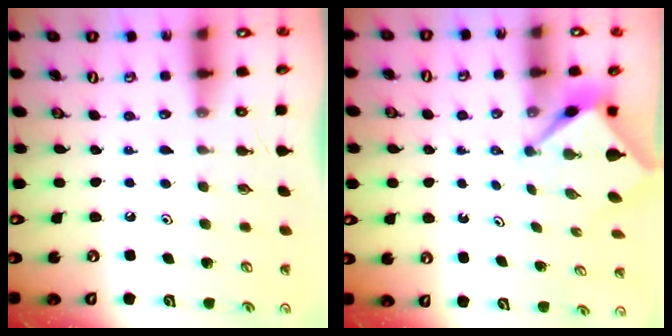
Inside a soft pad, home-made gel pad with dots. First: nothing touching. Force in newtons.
{"total": 2.6, "press": 2.6, "slide": 0.2}